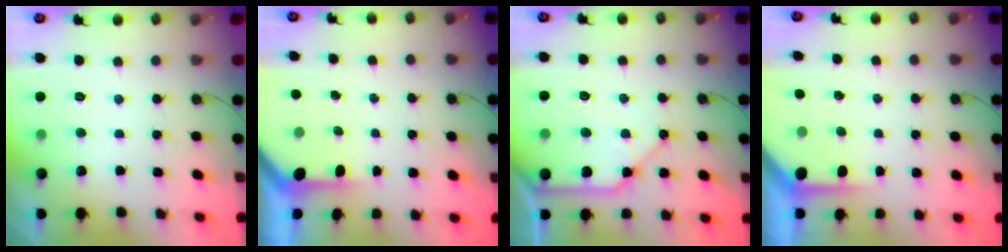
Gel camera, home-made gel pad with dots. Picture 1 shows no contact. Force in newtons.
{"total": 3.6, "press": 3.6, "slide": 0.2}
{"total": 11.6, "press": 11.5, "slide": 1.4}
{"total": 4.4, "press": 4.4, "slide": 0.1}